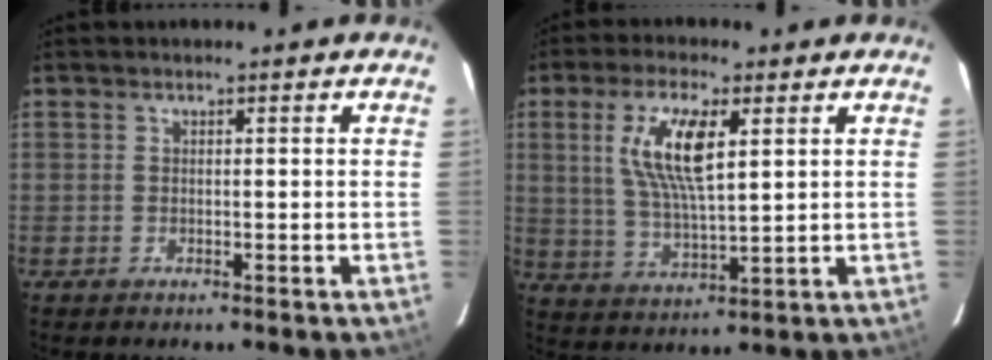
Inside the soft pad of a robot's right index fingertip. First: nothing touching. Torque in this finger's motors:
{"motor_torque": [1.38, 0.43, 0.71, 0.20]}